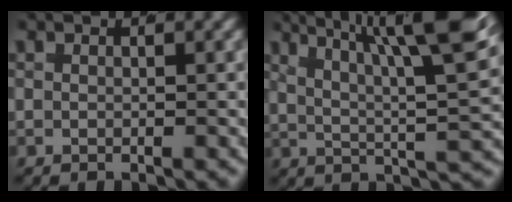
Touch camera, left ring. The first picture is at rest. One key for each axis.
{"total": 11.3, "fx": 4.4, "fy": 4.8, "fz": 9.2, "tx": -0.121, "ty": 0.010, "tz": 0.052}